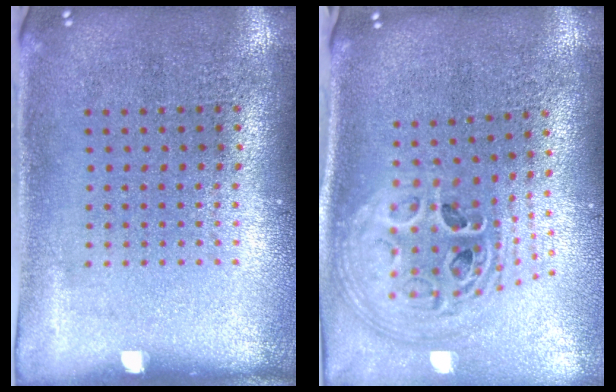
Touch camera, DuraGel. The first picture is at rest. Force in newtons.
{"total": 2.8, "press": 2.0, "slide": 1.9}